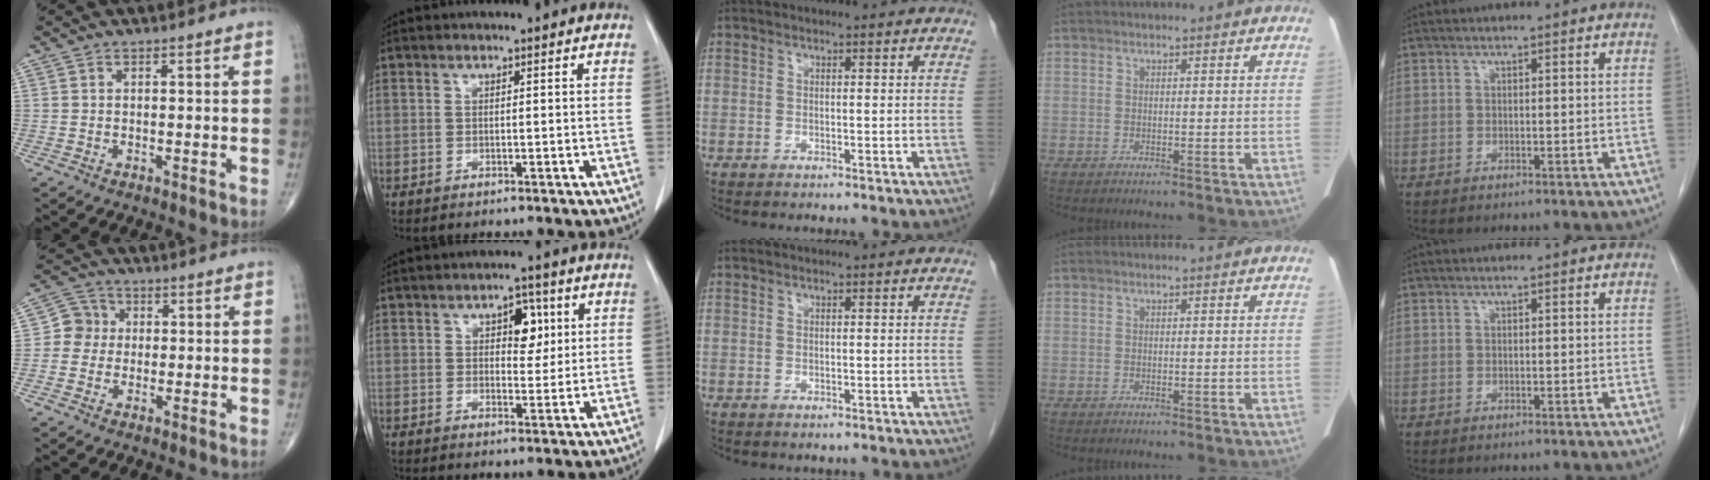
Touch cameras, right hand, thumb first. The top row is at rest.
{"thumb": {"total": 4.9, "force": [0.0, 4.7, 1.4], "torque": [0.005, 0.012, -0.013]}, "index": {"total": 4.6, "force": [1.5, 2.6, 3.5], "torque": [-0.044, 0.009, 0.022]}}